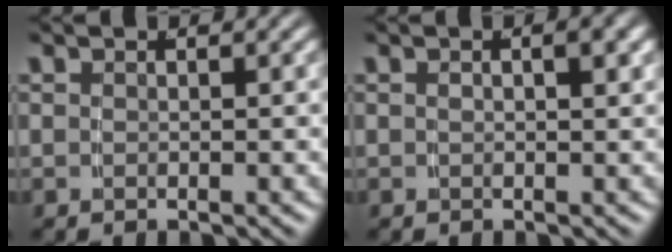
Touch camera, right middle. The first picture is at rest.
{"total": 1.1, "force": [0.1, -0.3, 1.0], "torque": [-0.015, 0.001, 0.008]}